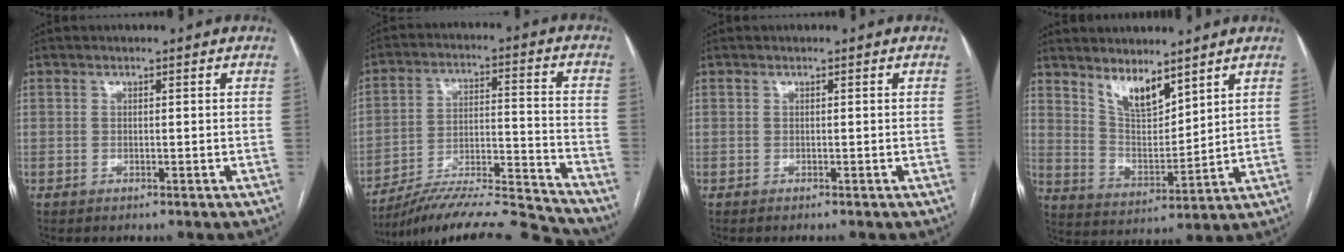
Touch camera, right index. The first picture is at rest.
{"total": 17.8, "force": [-16.9, -0.2, 5.4], "torque": [-0.096, 0.019, -0.277]}
{"total": 0.0}
{"total": 7.6, "force": [5.9, 2.4, 4.1], "torque": [-0.078, -0.010, 0.121]}